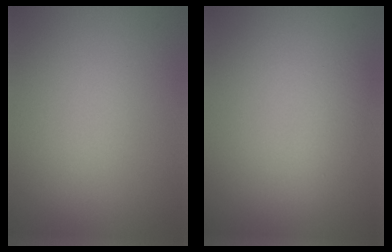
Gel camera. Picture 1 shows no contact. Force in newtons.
{"total": 1.3, "press": 1.3, "slide": 0.1}